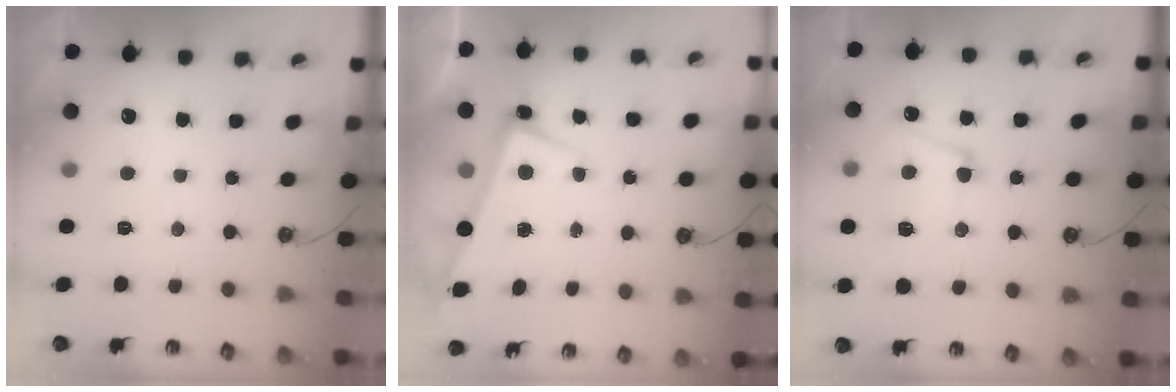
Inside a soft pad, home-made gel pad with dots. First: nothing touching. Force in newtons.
{"total": 2.8, "press": 2.7, "slide": 0.4}
{"total": 4.4, "press": 4.2, "slide": 1.1}